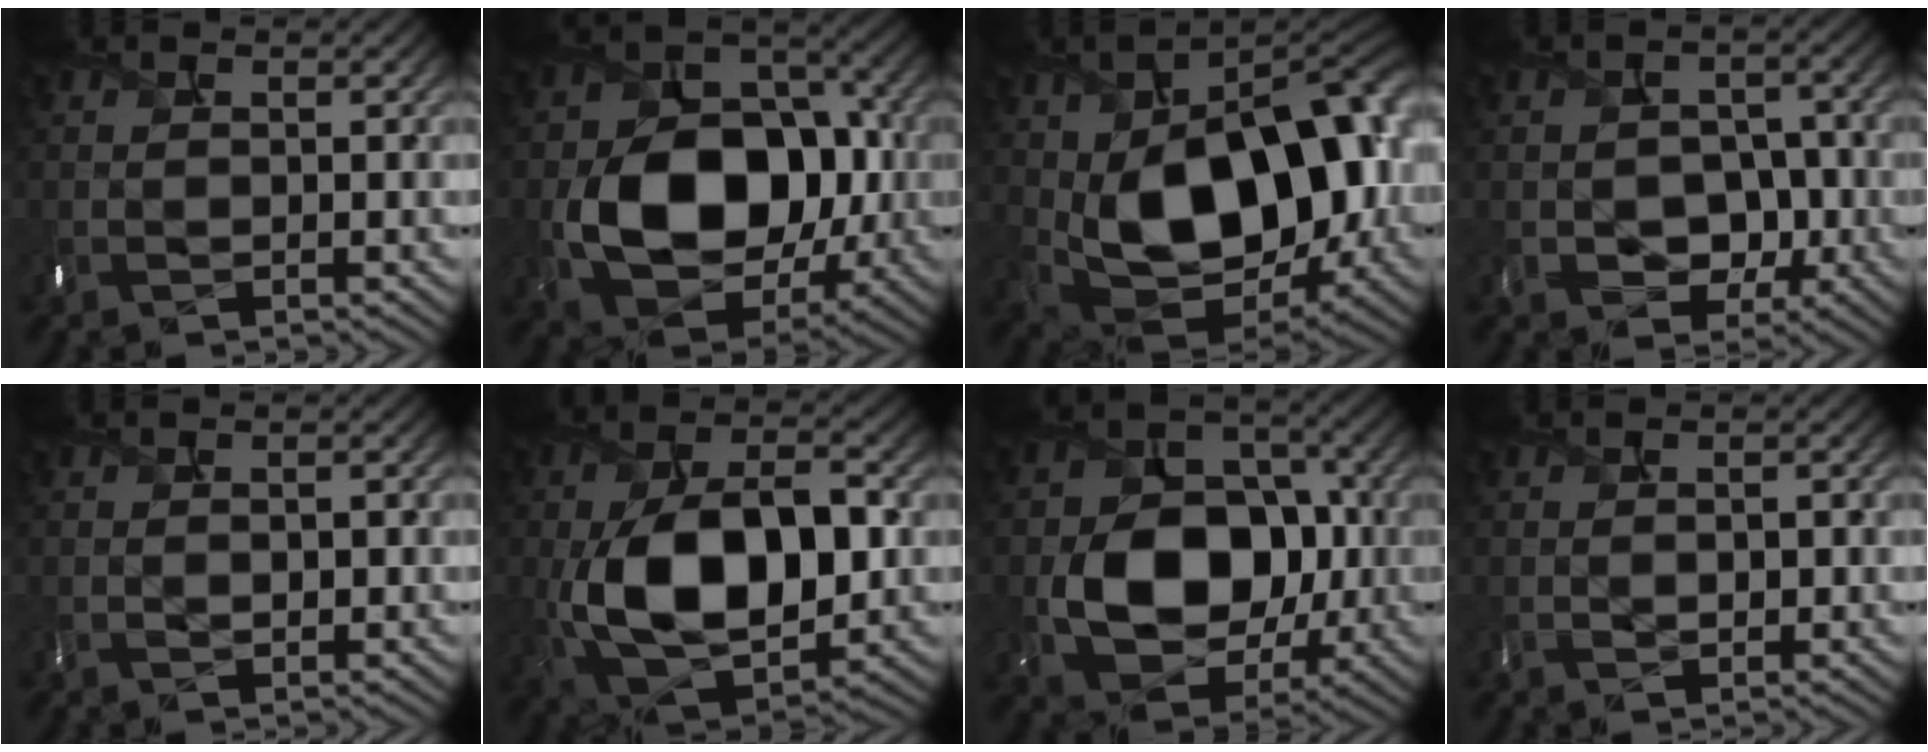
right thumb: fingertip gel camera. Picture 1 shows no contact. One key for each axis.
{"total": 12.4, "fx": -1.8, "fy": 9.2, "fz": 8.1, "tx": -0.133, "ty": -0.014, "tz": -0.022}
{"total": 20.7, "fx": 0.8, "fy": 12.6, "fz": 16.4, "tx": -0.249, "ty": -0.015, "tz": 0.011}
{"total": 5.5, "fx": -1.6, "fy": 4.2, "fz": 3.2, "tx": -0.059, "ty": -0.015, "tz": -0.013}
{"total": 2.2, "fx": 0.2, "fy": 1.4, "fz": 1.7, "tx": -0.027, "ty": 0.000, "tz": 0.012}
{"total": 13.7, "fx": -1.0, "fy": 8.0, "fz": 11.1, "tx": -0.209, "ty": -0.005, "tz": -0.014}
{"total": 10.8, "fx": -1.6, "fy": 8.3, "fz": 6.8, "tx": -0.121, "ty": -0.012, "tz": -0.020}
{"total": 2.5, "fx": 0.2, "fy": 1.6, "fz": 1.9, "tx": -0.029, "ty": 0.002, "tz": 0.014}